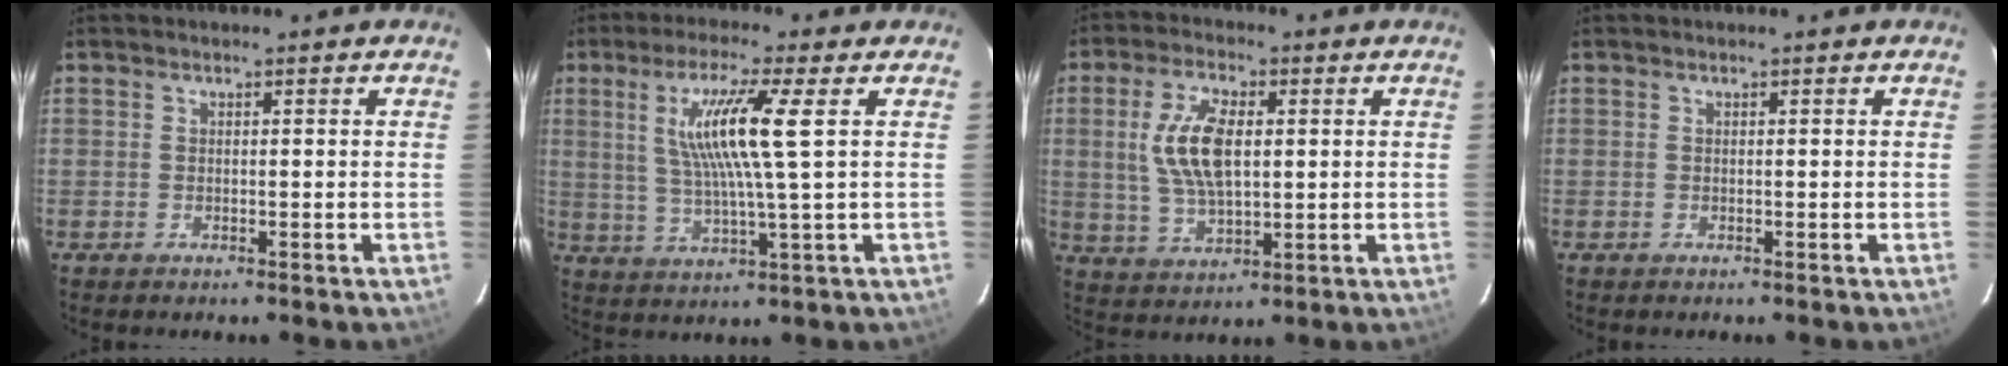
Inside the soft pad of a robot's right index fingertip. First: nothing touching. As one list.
[{"total": 10.6, "force": [2.8, -0.7, 10.2], "torque": [-0.191, -0.006, 0.055]}, {"total": 10.7, "force": [1.6, 5.0, 9.3], "torque": [-0.187, 0.005, 0.038]}, {"total": 0.0}]